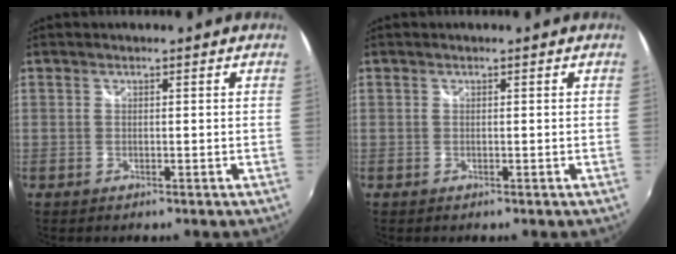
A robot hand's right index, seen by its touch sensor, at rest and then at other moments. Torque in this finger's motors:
{"motor_torque": [0.00, 0.00, 0.00, 0.00]}